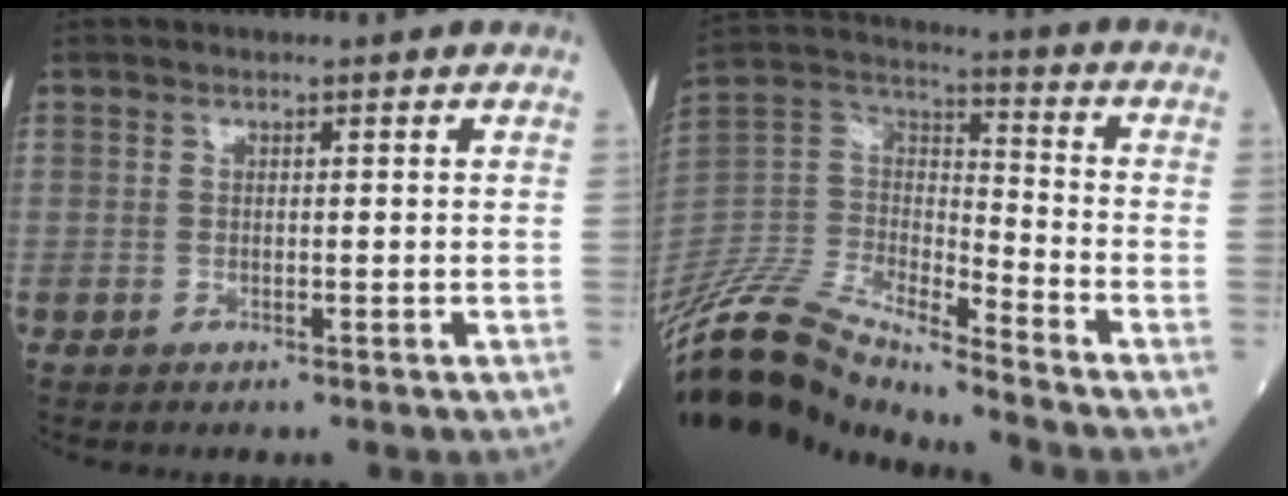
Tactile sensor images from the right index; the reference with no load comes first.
{"total": 16.6, "force": [-15.3, 1.8, 6.3], "torque": [-0.134, 0.031, -0.293]}